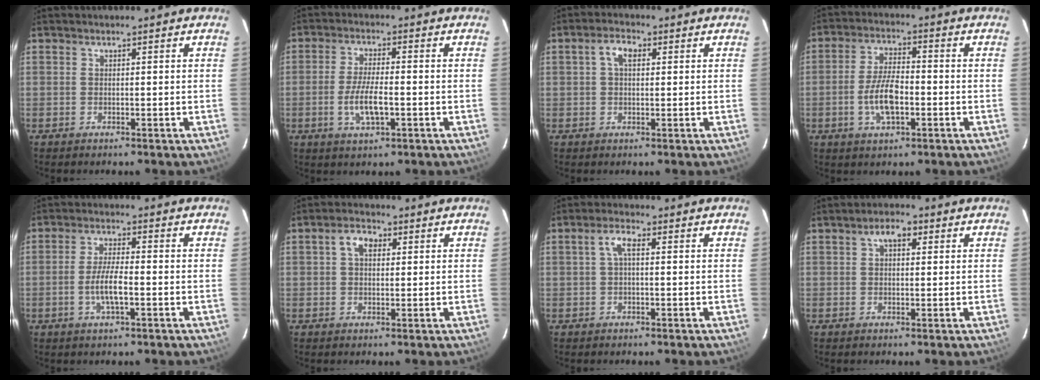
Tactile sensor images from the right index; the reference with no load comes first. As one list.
[{"total": 6.7, "force": [-2.0, 2.1, 6.0], "torque": [-0.123, -0.007, -0.035]}, {"total": 3.4, "force": [0.9, 2.0, 2.7], "torque": [-0.049, 0.012, 0.016]}, {"total": 8.1, "force": [-2.4, 3.3, 7.0], "torque": [-0.141, 0.002, -0.044]}, {"total": 5.6, "force": [-1.8, 1.2, 5.1], "torque": [-0.103, -0.003, -0.034]}, {"total": 3.8, "force": [1.0, 2.6, 2.6], "torque": [-0.046, 0.015, 0.018]}, {"total": 2.8, "force": [0.3, 1.0, 2.6], "torque": [-0.054, 0.010, 0.006]}, {"total": 3.5, "force": [1.2, 2.0, 2.6], "torque": [-0.040, 0.014, 0.020]}]